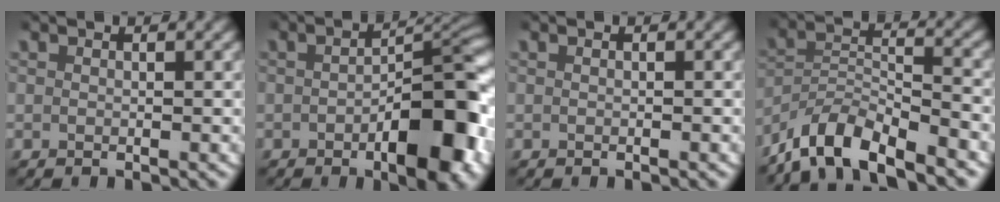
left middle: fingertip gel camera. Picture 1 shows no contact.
{"total": 8.9, "force": [-2.8, 3.4, 7.8], "torque": [-0.095, 0.007, -0.044]}
{"total": 0.0}
{"total": 7.5, "force": [-5.6, 3.3, 3.8], "torque": [-0.064, 0.000, -0.099]}